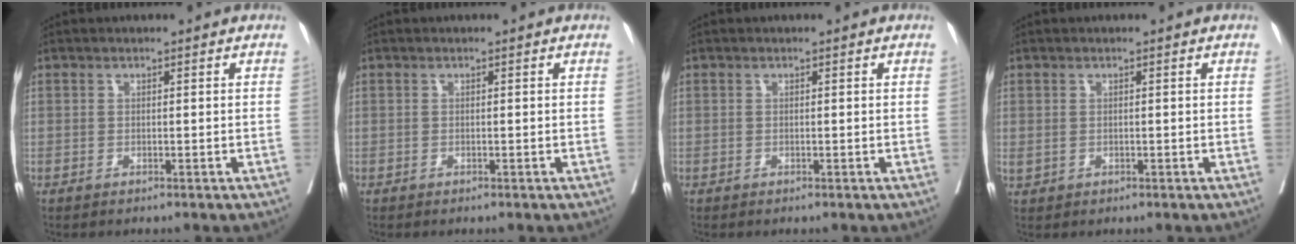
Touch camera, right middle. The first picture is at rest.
{"total": 0.0}
{"total": 0.0}
{"total": 0.9, "force": [0.1, 0.7, 0.6], "torque": [-0.015, -0.002, 0.008]}